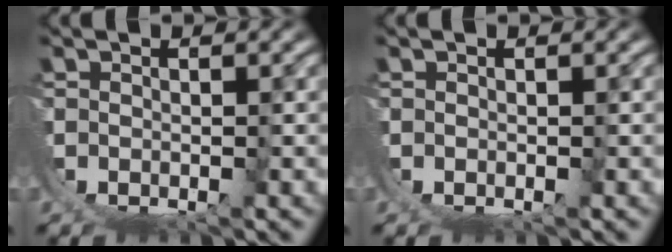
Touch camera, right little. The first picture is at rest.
{"total": 0.0}